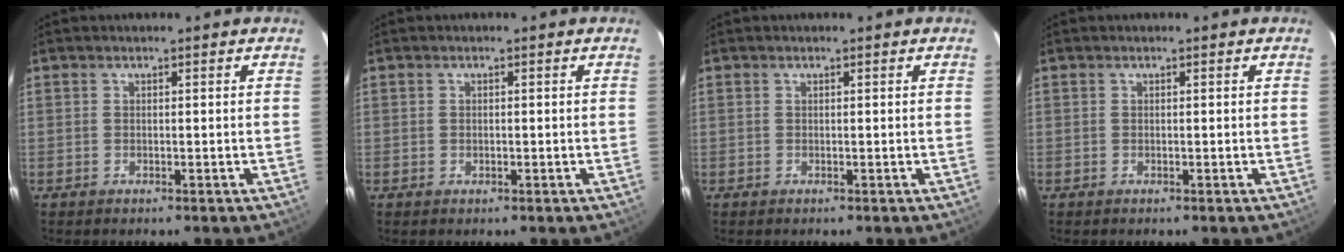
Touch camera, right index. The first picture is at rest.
{"total": 0.6, "force": [-0.1, 0.5, 0.2], "torque": [-0.001, 0.000, -0.001]}
{"total": 0.0}
{"total": 0.0}